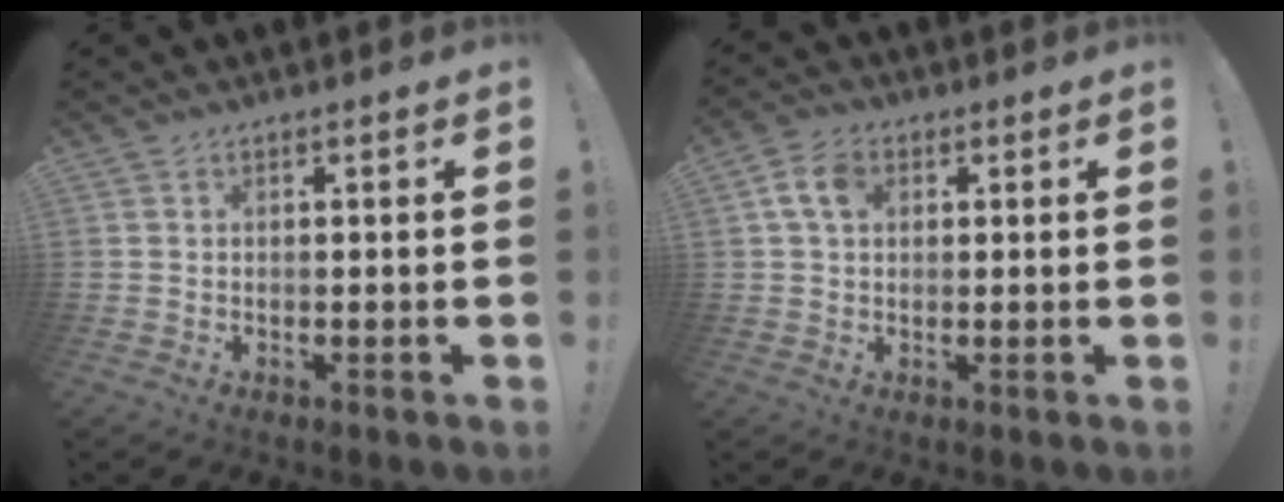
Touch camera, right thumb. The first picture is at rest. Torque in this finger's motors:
{"motor_torque": [0.12, 0.11, 0.47, 0.14, 0.09]}